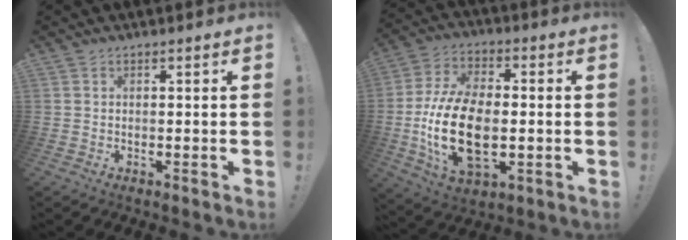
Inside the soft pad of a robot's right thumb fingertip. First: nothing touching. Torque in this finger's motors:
{"motor_torque": [0.38, 1.09, 0.28, 0.06, 0.16]}